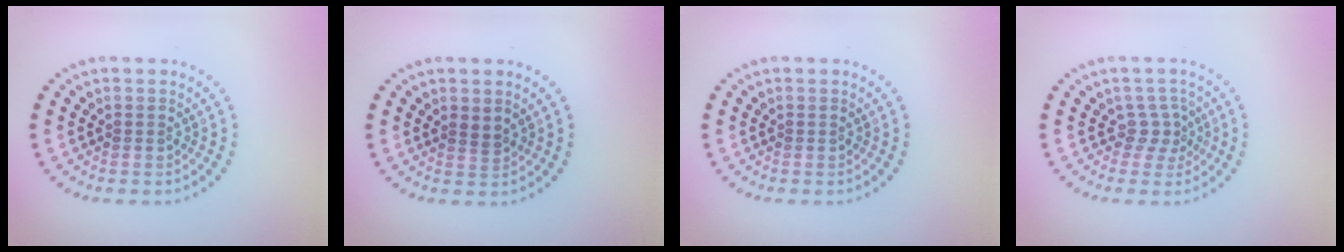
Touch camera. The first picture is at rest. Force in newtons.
{"total": 1.1, "press": 0.9, "slide": 0.7}
{"total": 0.0}
{"total": 2.0, "press": 1.3, "slide": 1.5}